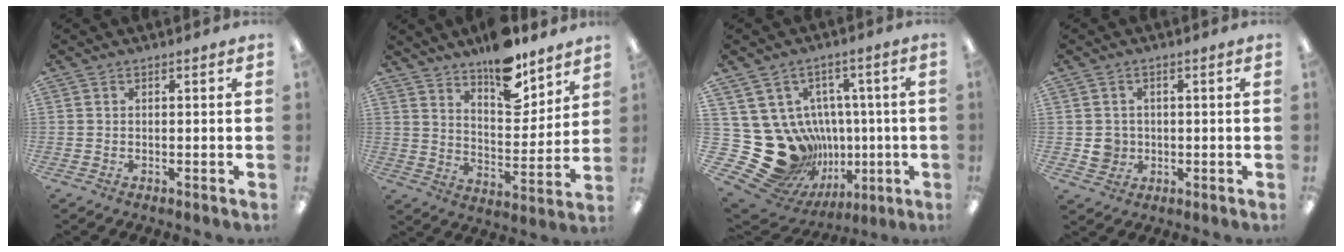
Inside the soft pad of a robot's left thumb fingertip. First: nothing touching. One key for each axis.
{"total": 14.6, "fx": 11.6, "fy": 5.6, "fz": 6.8, "tx": -0.098, "ty": -0.079, "tz": 0.204}
{"total": 24.9, "fx": -3.7, "fy": 21.2, "fz": 12.6, "tx": -0.233, "ty": -0.016, "tz": 0.009}
{"total": 3.7, "fx": -0.1, "fy": 3.6, "fz": 0.9, "tx": -0.006, "ty": 0.000, "tz": -0.003}